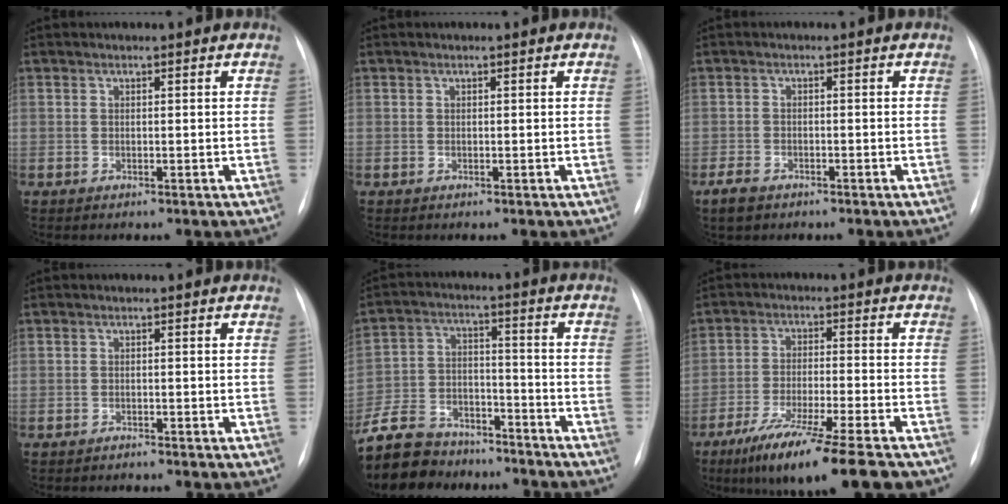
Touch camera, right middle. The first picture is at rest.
{"total": 0.0}
{"total": 2.8, "force": [-2.1, 1.5, 1.3], "torque": [-0.034, -0.002, -0.032]}
{"total": 0.6, "force": [-0.6, 0.0, -0.1], "torque": [-0.005, -0.004, -0.012]}
{"total": 16.8, "force": [-14.1, 7.3, 5.5], "torque": [-0.125, 0.012, -0.235]}
{"total": 14.8, "force": [-10.6, 0.6, 10.3], "torque": [-0.167, -0.043, -0.173]}